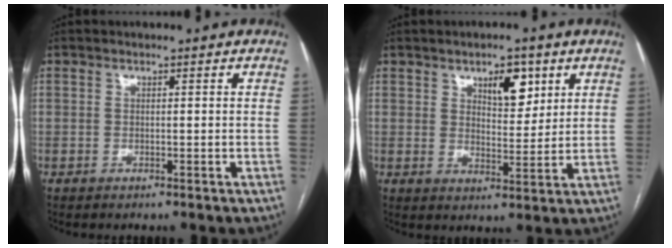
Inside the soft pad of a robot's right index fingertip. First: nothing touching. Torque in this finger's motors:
{"motor_torque": [0.13, 0.10, 0.08, 0.06]}